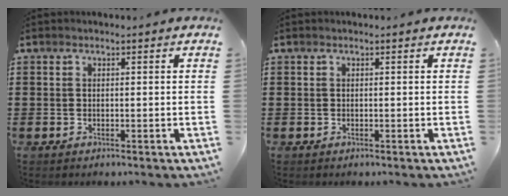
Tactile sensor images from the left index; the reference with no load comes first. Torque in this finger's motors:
{"motor_torque": [-0.10, -0.07, 0.00, 0.01]}